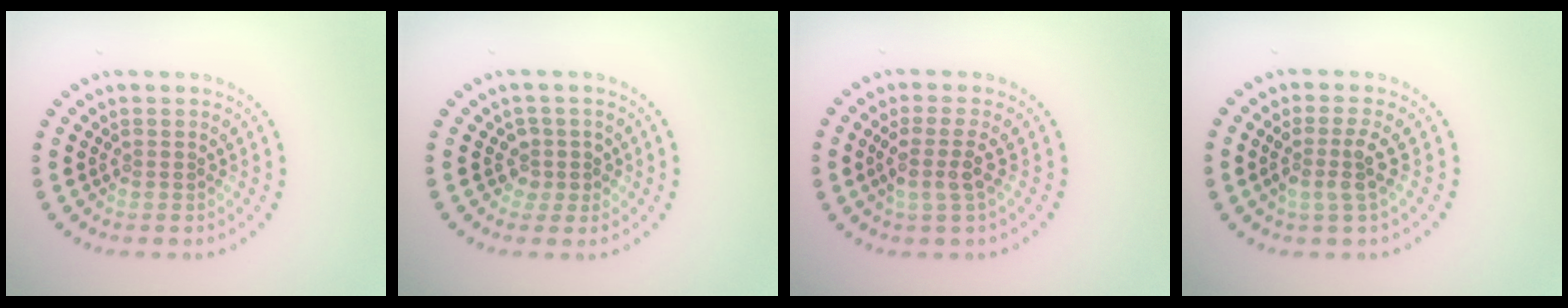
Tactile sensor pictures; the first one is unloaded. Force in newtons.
{"total": 1.8, "press": 1.4, "slide": 1.2}
{"total": 2.3, "press": 1.9, "slide": 1.3}
{"total": 2.5, "press": 2.0, "slide": 1.6}